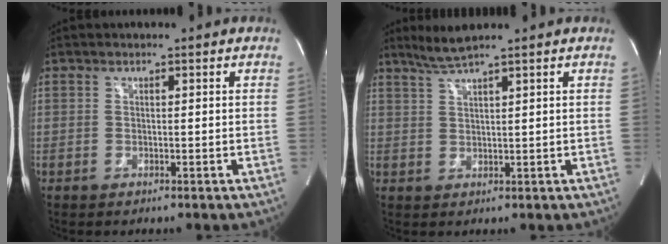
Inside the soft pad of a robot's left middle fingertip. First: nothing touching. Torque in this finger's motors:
{"motor_torque": [-0.07, -0.22, -0.06, 0.02]}